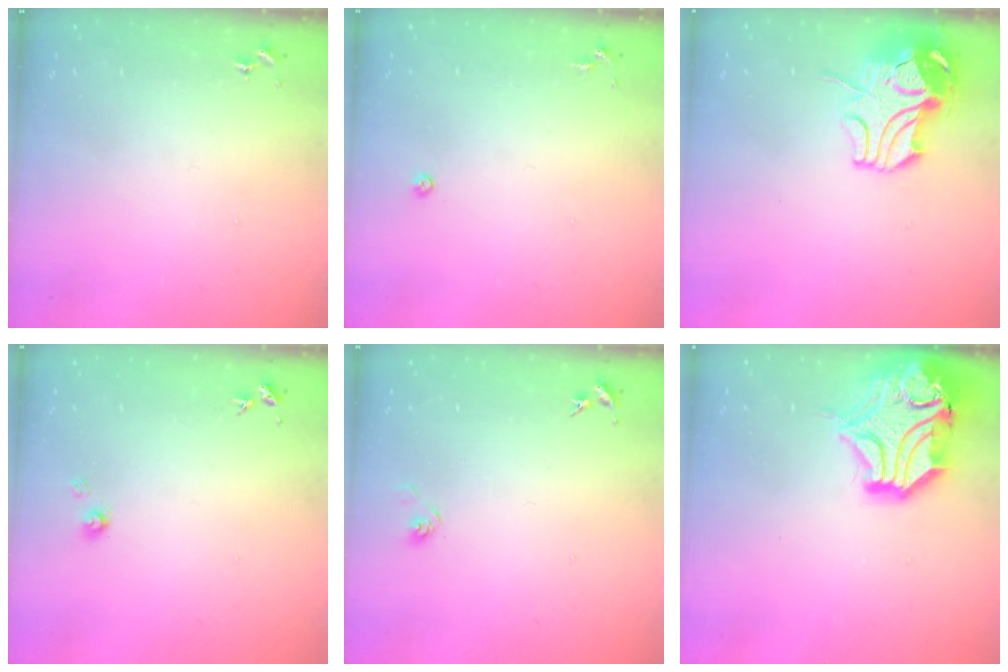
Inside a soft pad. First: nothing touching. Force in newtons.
{"total": 3.3, "press": 3.3, "slide": 0.7}
{"total": 12.8, "press": 12.7, "slide": 1.7}
{"total": 3.4, "press": 3.4, "slide": 0.5}
{"total": 3.2, "press": 3.0, "slide": 0.9}
{"total": 21.7, "press": 21.5, "slide": 2.9}